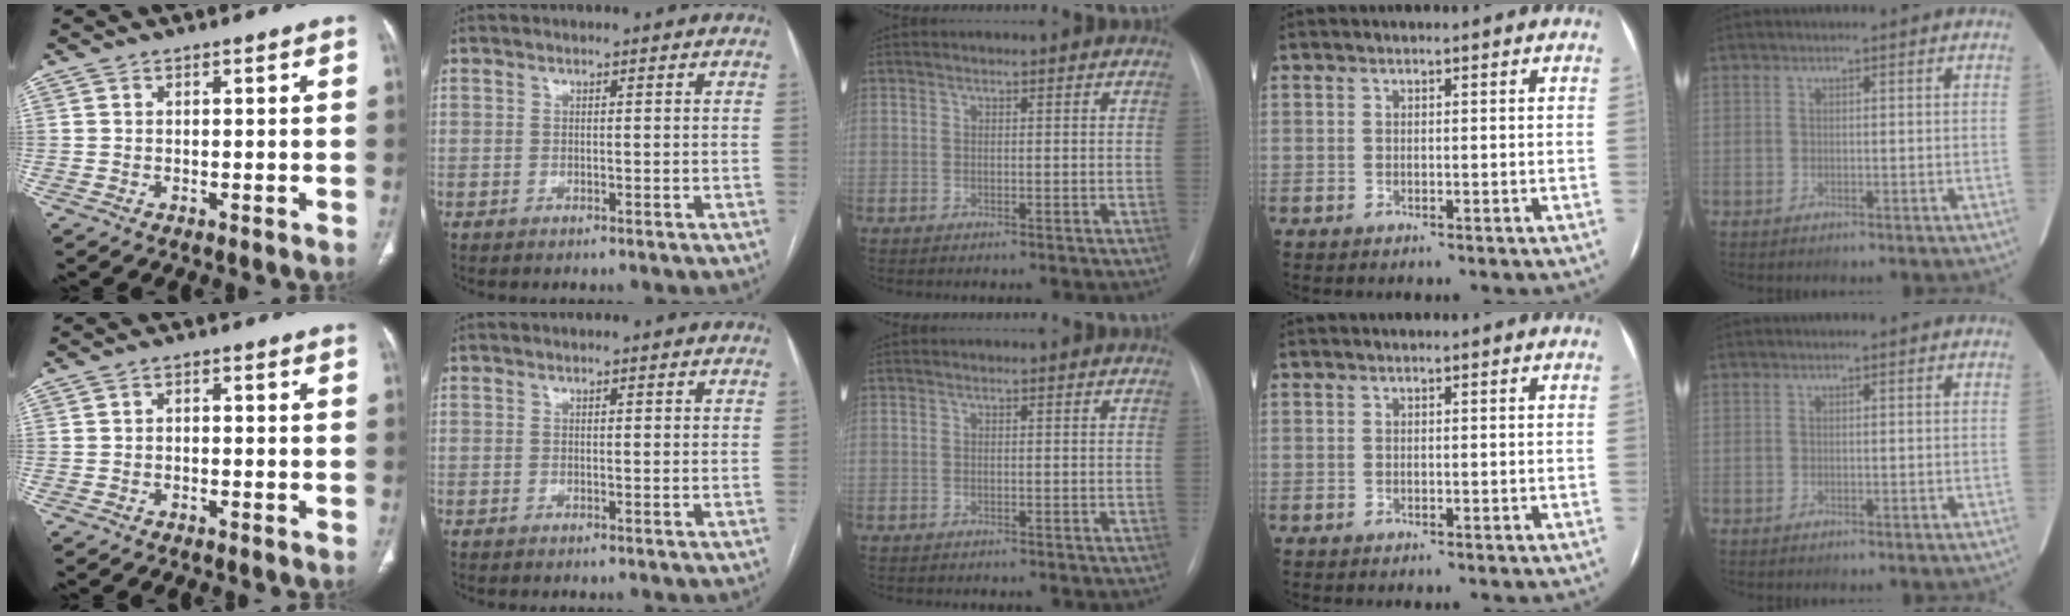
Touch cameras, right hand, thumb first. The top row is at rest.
{"thumb": {"total": 1.1, "force": [-0.4, 0.8, 0.7], "torque": [-0.008, 0.007, -0.009]}, "index": {"total": 0.6, "force": [0.4, 0.1, 0.4], "torque": [-0.009, -0.001, 0.004]}}